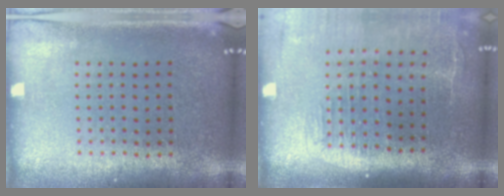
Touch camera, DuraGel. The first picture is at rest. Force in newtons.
{"total": 2.1, "press": 1.7, "slide": 1.1}